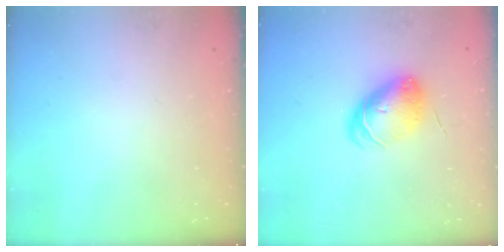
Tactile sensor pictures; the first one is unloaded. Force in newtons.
{"total": 8.6, "press": 8.5, "slide": 0.7}